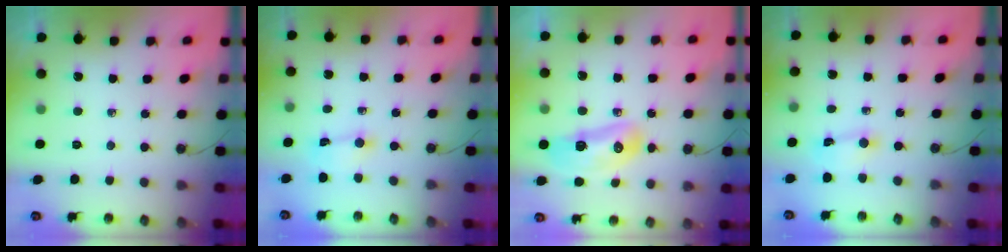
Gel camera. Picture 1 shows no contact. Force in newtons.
{"total": 1.3, "press": 1.2, "slide": 0.5}
{"total": 9.8, "press": 9.8, "slide": 1.1}
{"total": 1.6, "press": 1.6, "slide": 0.3}